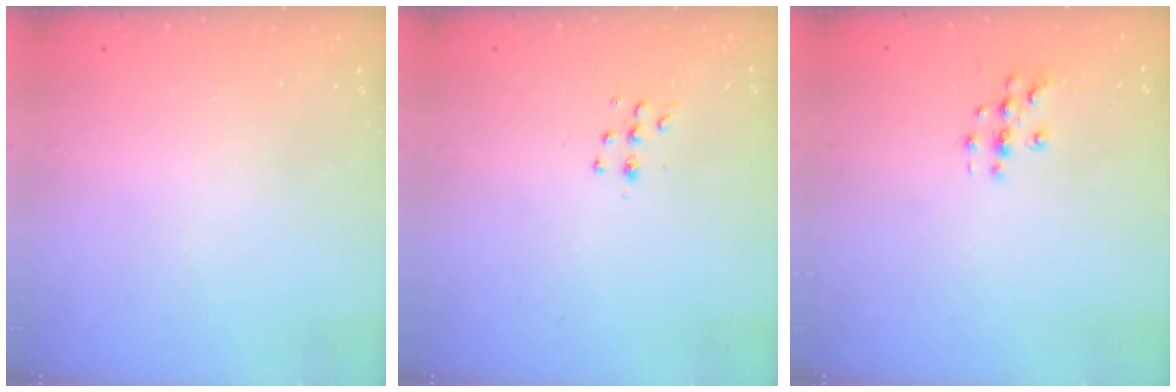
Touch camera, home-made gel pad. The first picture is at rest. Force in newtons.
{"total": 5.2, "press": 5.1, "slide": 1.0}
{"total": 3.9, "press": 3.8, "slide": 0.5}